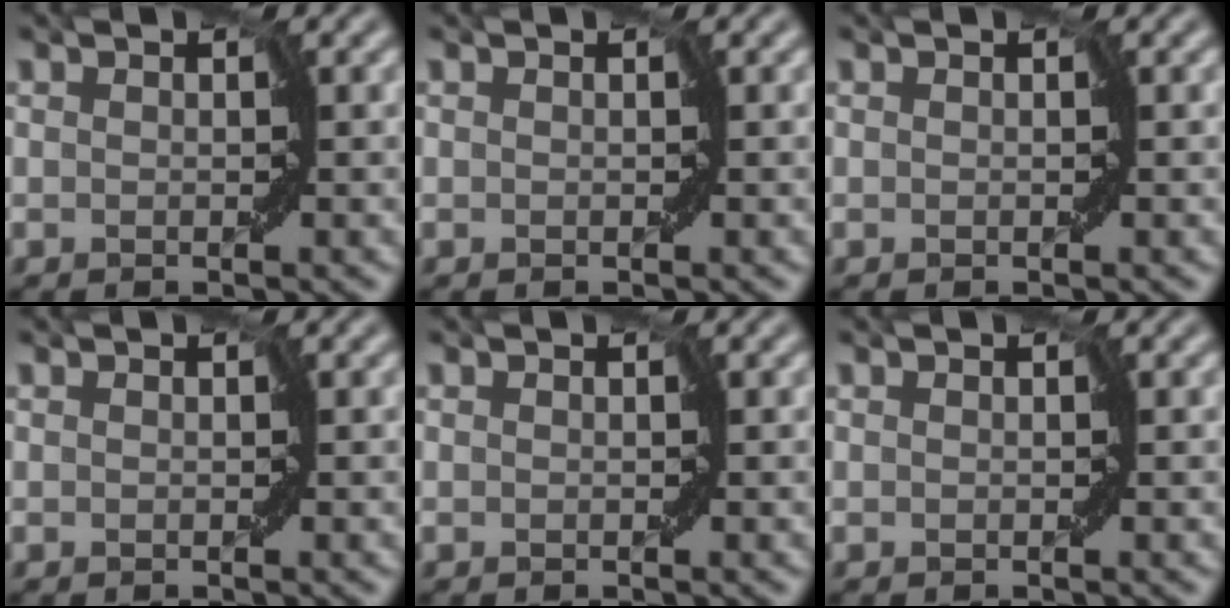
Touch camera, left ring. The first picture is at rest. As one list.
[{"total": 0.0}, {"total": 0.0}, {"total": 0.0}, {"total": 0.0}, {"total": 0.0}]